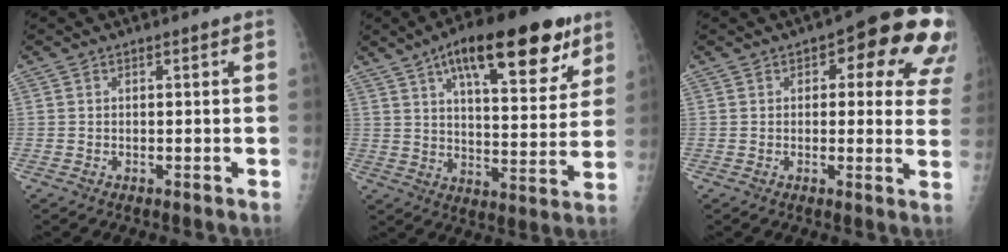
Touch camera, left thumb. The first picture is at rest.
{"total": 22.4, "force": [12.4, 8.2, 16.8], "torque": [-0.216, -0.029, 0.188]}
{"total": 15.3, "force": [6.7, 6.7, 12.1], "torque": [-0.091, -0.010, 0.067]}